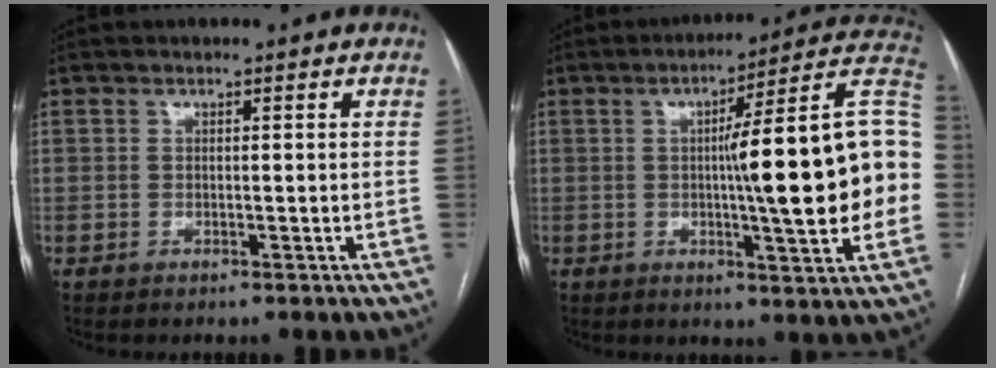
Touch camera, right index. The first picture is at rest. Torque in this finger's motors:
{"motor_torque": [2.14, 0.00, 0.54, 0.19]}